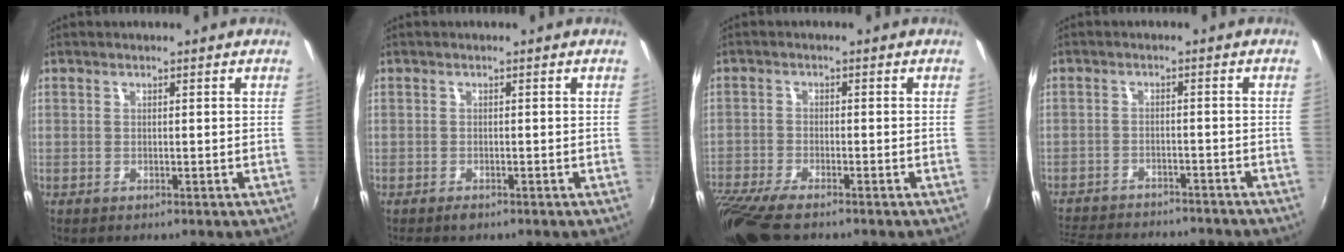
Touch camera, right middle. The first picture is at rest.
{"total": 1.5, "force": [-1.2, 0.6, 0.7], "torque": [-0.015, -0.006, -0.023]}
{"total": 11.2, "force": [-8.8, 2.7, 6.4], "torque": [-0.160, -0.050, -0.164]}
{"total": 16.4, "force": [-14.4, 4.5, 6.4], "torque": [-0.142, -0.012, -0.204]}